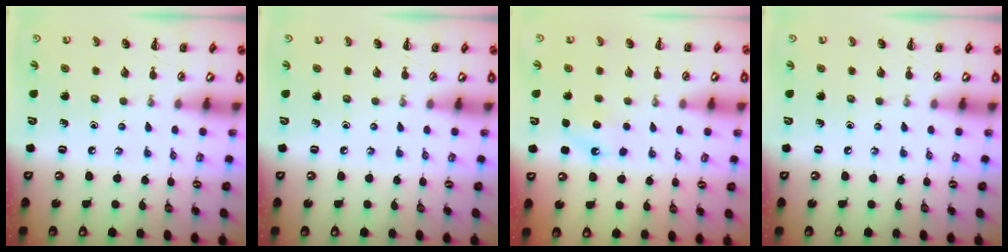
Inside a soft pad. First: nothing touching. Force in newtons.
{"total": 0.0}
{"total": 6.9, "press": 6.6, "slide": 1.8}
{"total": 0.0}